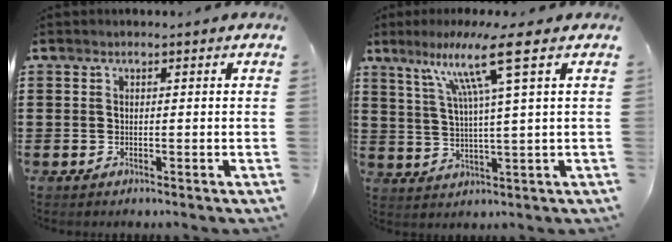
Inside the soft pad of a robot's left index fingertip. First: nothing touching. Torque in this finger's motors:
{"motor_torque": [1.40, -0.74, 0.86, 0.21]}